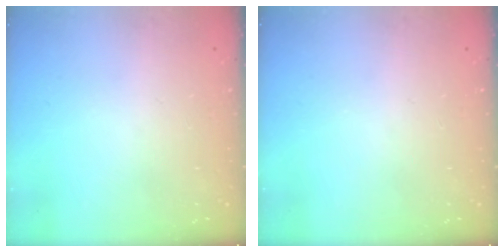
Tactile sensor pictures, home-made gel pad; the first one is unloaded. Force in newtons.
{"total": 0.0}